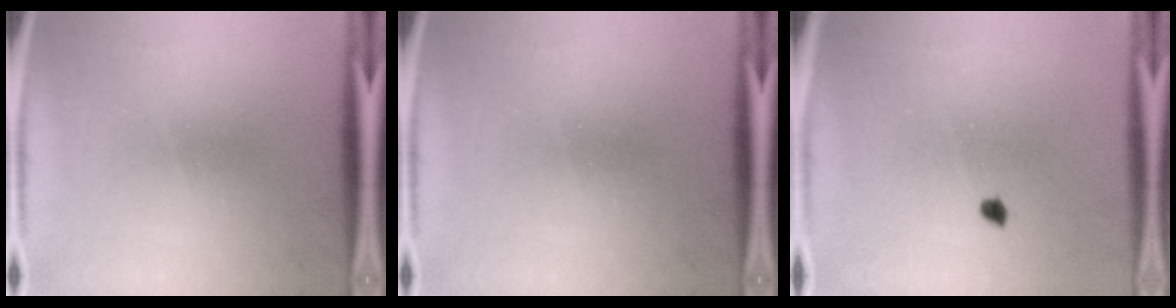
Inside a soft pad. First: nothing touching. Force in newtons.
{"total": 0.0}
{"total": 1.1}